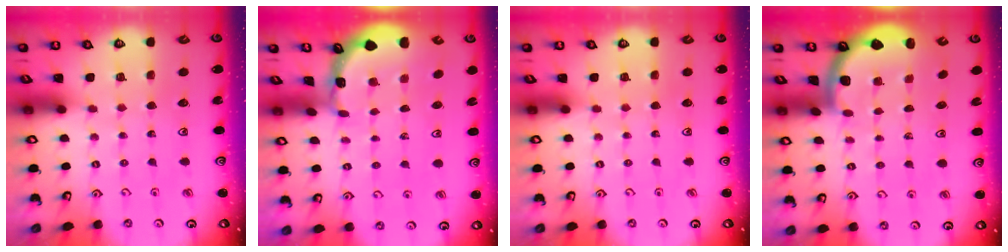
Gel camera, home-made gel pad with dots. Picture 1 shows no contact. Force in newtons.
{"total": 1.4, "press": 1.4, "slide": 0.1}
{"total": 0.0}
{"total": 1.9, "press": 1.8, "slide": 0.3}